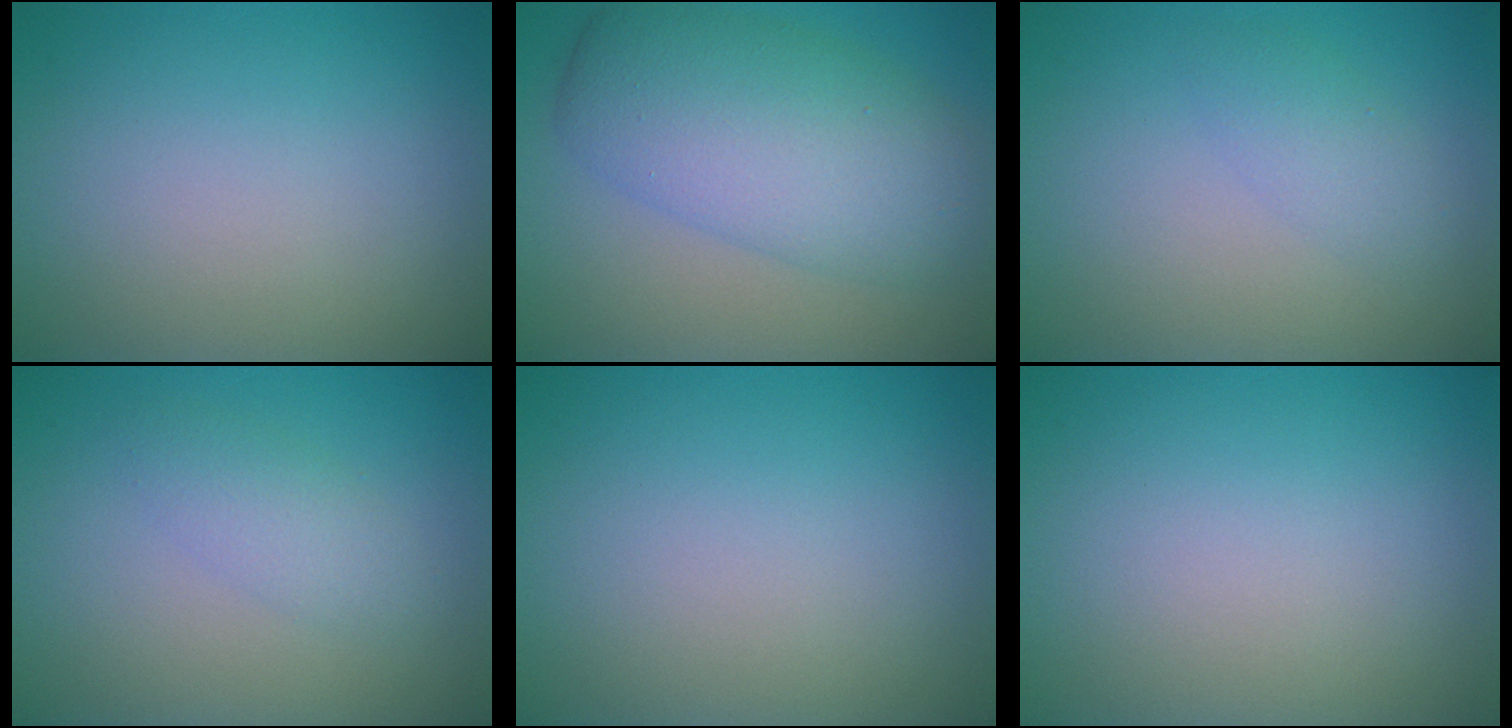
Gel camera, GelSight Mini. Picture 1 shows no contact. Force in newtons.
{"total": 8.2, "press": 8.2, "slide": 0.1}
{"total": 1.9, "press": 1.9, "slide": 0.0}
{"total": 2.1, "press": 2.1, "slide": 0.1}
{"total": 0.0}
{"total": 0.0}